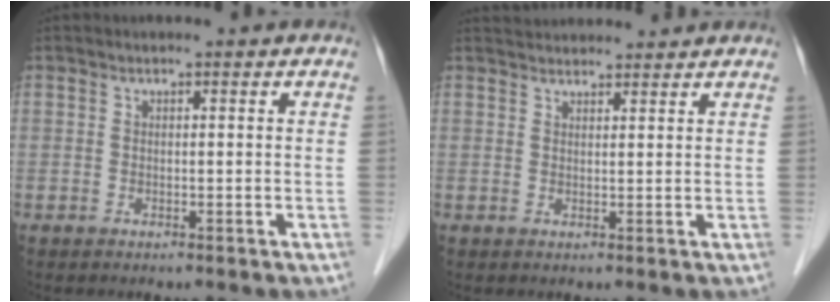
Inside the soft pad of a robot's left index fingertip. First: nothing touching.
{"total": 6.3, "force": [6.1, 0.8, 1.2], "torque": [-0.018, 0.036, 0.086]}